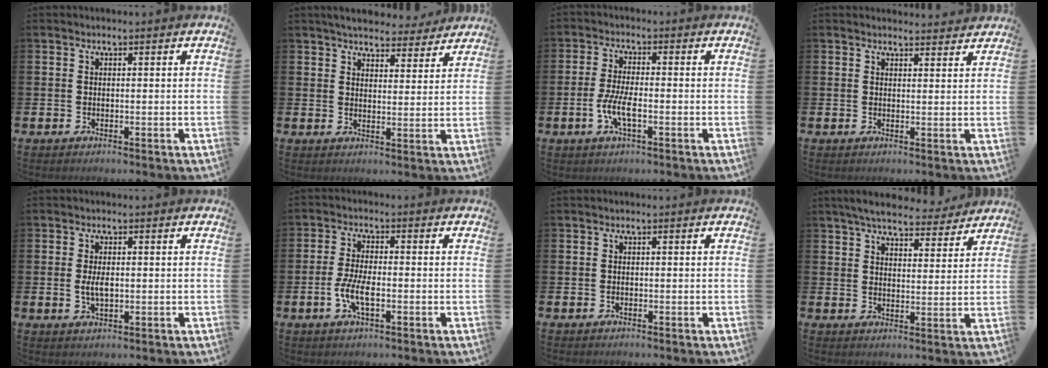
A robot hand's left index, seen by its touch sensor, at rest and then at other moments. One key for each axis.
{"total": 5.3, "fx": 5.1, "fy": 1.1, "fz": 0.9, "tx": -0.026, "ty": -0.029, "tz": 0.090}
{"total": 4.4, "fx": -1.3, "fy": 1.3, "fz": 4.0, "tx": -0.085, "ty": 0.003, "tz": -0.026}
{"total": 2.2, "fx": 2.1, "fy": 0.4, "fz": -0.1, "tx": 0.006, "ty": -0.013, "tz": 0.037}
{"total": 2.2, "fx": 0.1, "fy": 1.0, "fz": 2.0, "tx": -0.030, "ty": 0.000, "tz": -0.003}
{"total": 4.5, "fx": -1.2, "fy": 1.7, "fz": 4.0, "tx": -0.080, "ty": 0.000, "tz": -0.025}
{"total": 0.0}
{"total": 6.1, "fx": 5.7, "fy": 1.2, "fz": 1.5, "tx": -0.041, "ty": -0.031, "tz": 0.101}